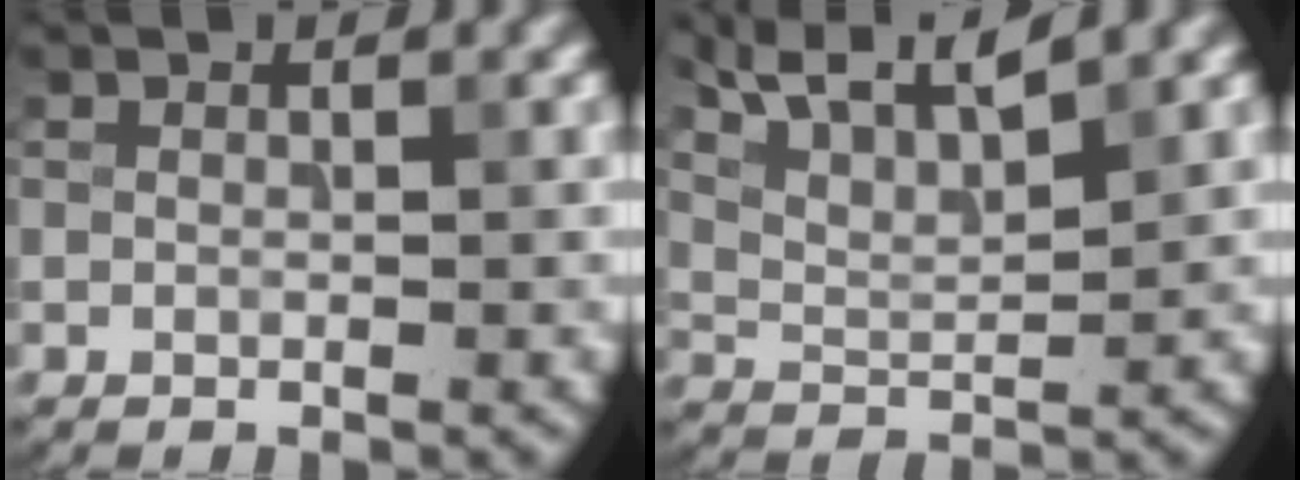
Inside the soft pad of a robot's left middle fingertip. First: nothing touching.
{"total": 8.2, "force": [6.4, 2.0, 4.7], "torque": [-0.080, 0.024, 0.081]}